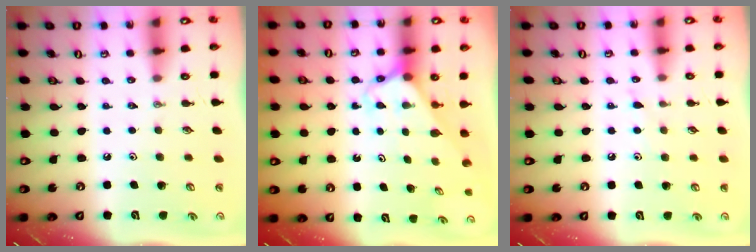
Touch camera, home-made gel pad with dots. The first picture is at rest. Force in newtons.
{"total": 2.6, "press": 2.6, "slide": 0.1}
{"total": 4.6, "press": 4.5, "slide": 0.5}